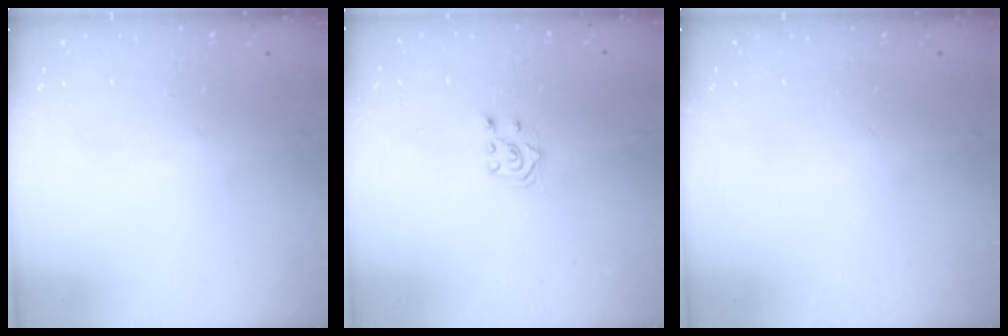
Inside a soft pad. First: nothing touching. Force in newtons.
{"total": 6.1, "press": 6.1, "slide": 0.8}
{"total": 0.0}